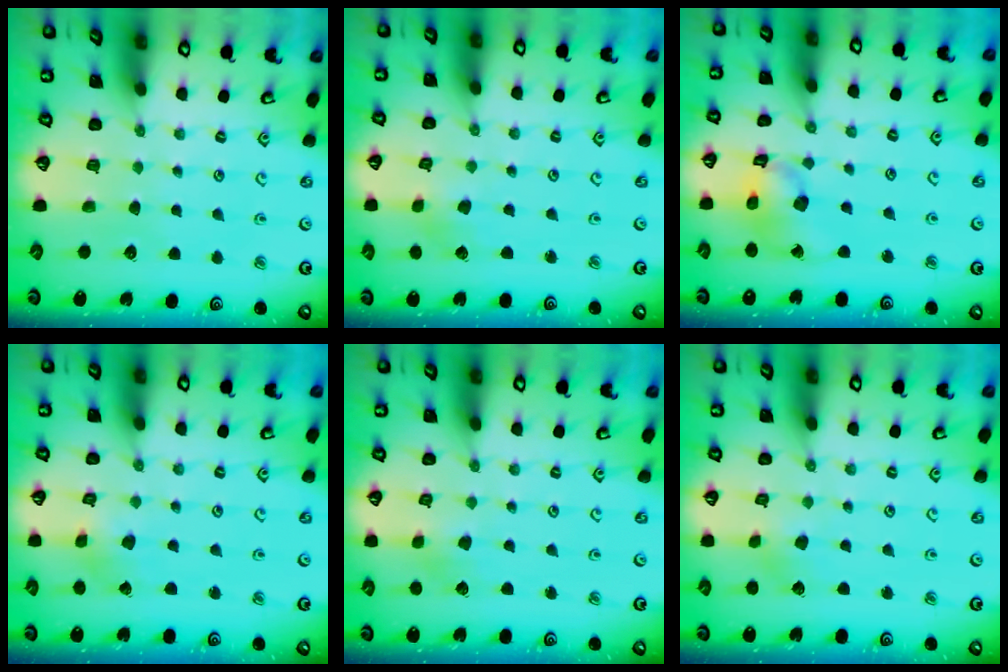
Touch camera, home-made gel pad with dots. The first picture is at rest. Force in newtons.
{"total": 1.7, "press": 1.7, "slide": 0.2}
{"total": 13.1, "press": 12.9, "slide": 1.9}
{"total": 2.3, "press": 2.3, "slide": 0.1}
{"total": 2.5, "press": 2.4, "slide": 0.5}
{"total": 2.9, "press": 2.8, "slide": 0.3}